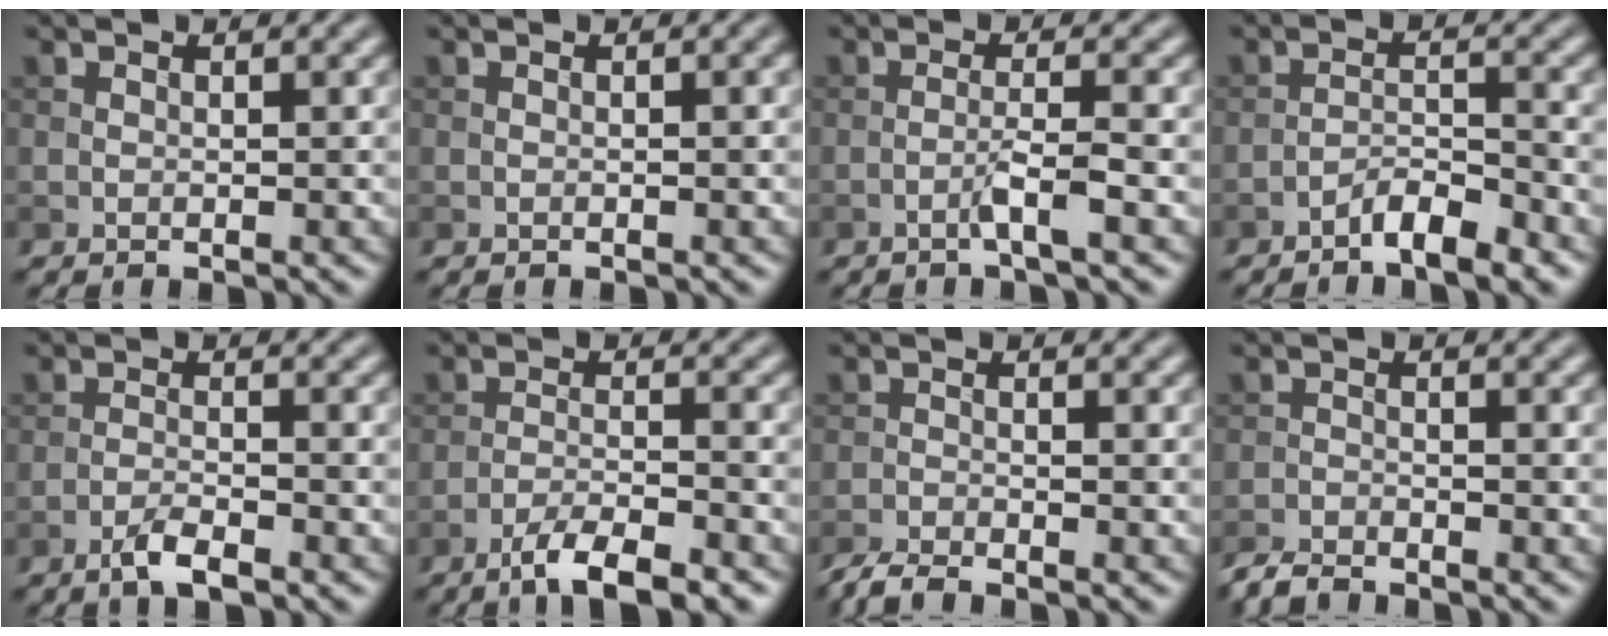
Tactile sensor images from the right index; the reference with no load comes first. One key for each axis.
{"total": 0.8, "fx": -0.1, "fy": 0.1, "fz": 0.8, "tx": -0.010, "ty": 0.000, "tz": -0.001}
{"total": 2.2, "fx": -1.1, "fy": -0.1, "fz": 1.9, "tx": -0.037, "ty": 0.009, "tz": -0.027}
{"total": 3.2, "fx": -2.4, "fy": 0.6, "fz": 1.9, "tx": -0.033, "ty": 0.010, "tz": -0.047}
{"total": 2.5, "fx": -1.7, "fy": 0.5, "fz": 1.8, "tx": -0.035, "ty": 0.002, "tz": -0.036}
{"total": 4.8, "fx": -3.5, "fy": 0.8, "fz": 3.1, "tx": -0.056, "ty": 0.002, "tz": -0.065}
{"total": 2.5, "fx": -2.3, "fy": 0.3, "fz": 1.0, "tx": -0.023, "ty": -0.008, "tz": -0.052}
{"total": 2.4, "fx": -2.2, "fy": 0.4, "fz": 0.6, "tx": -0.013, "ty": -0.005, "tz": -0.051}